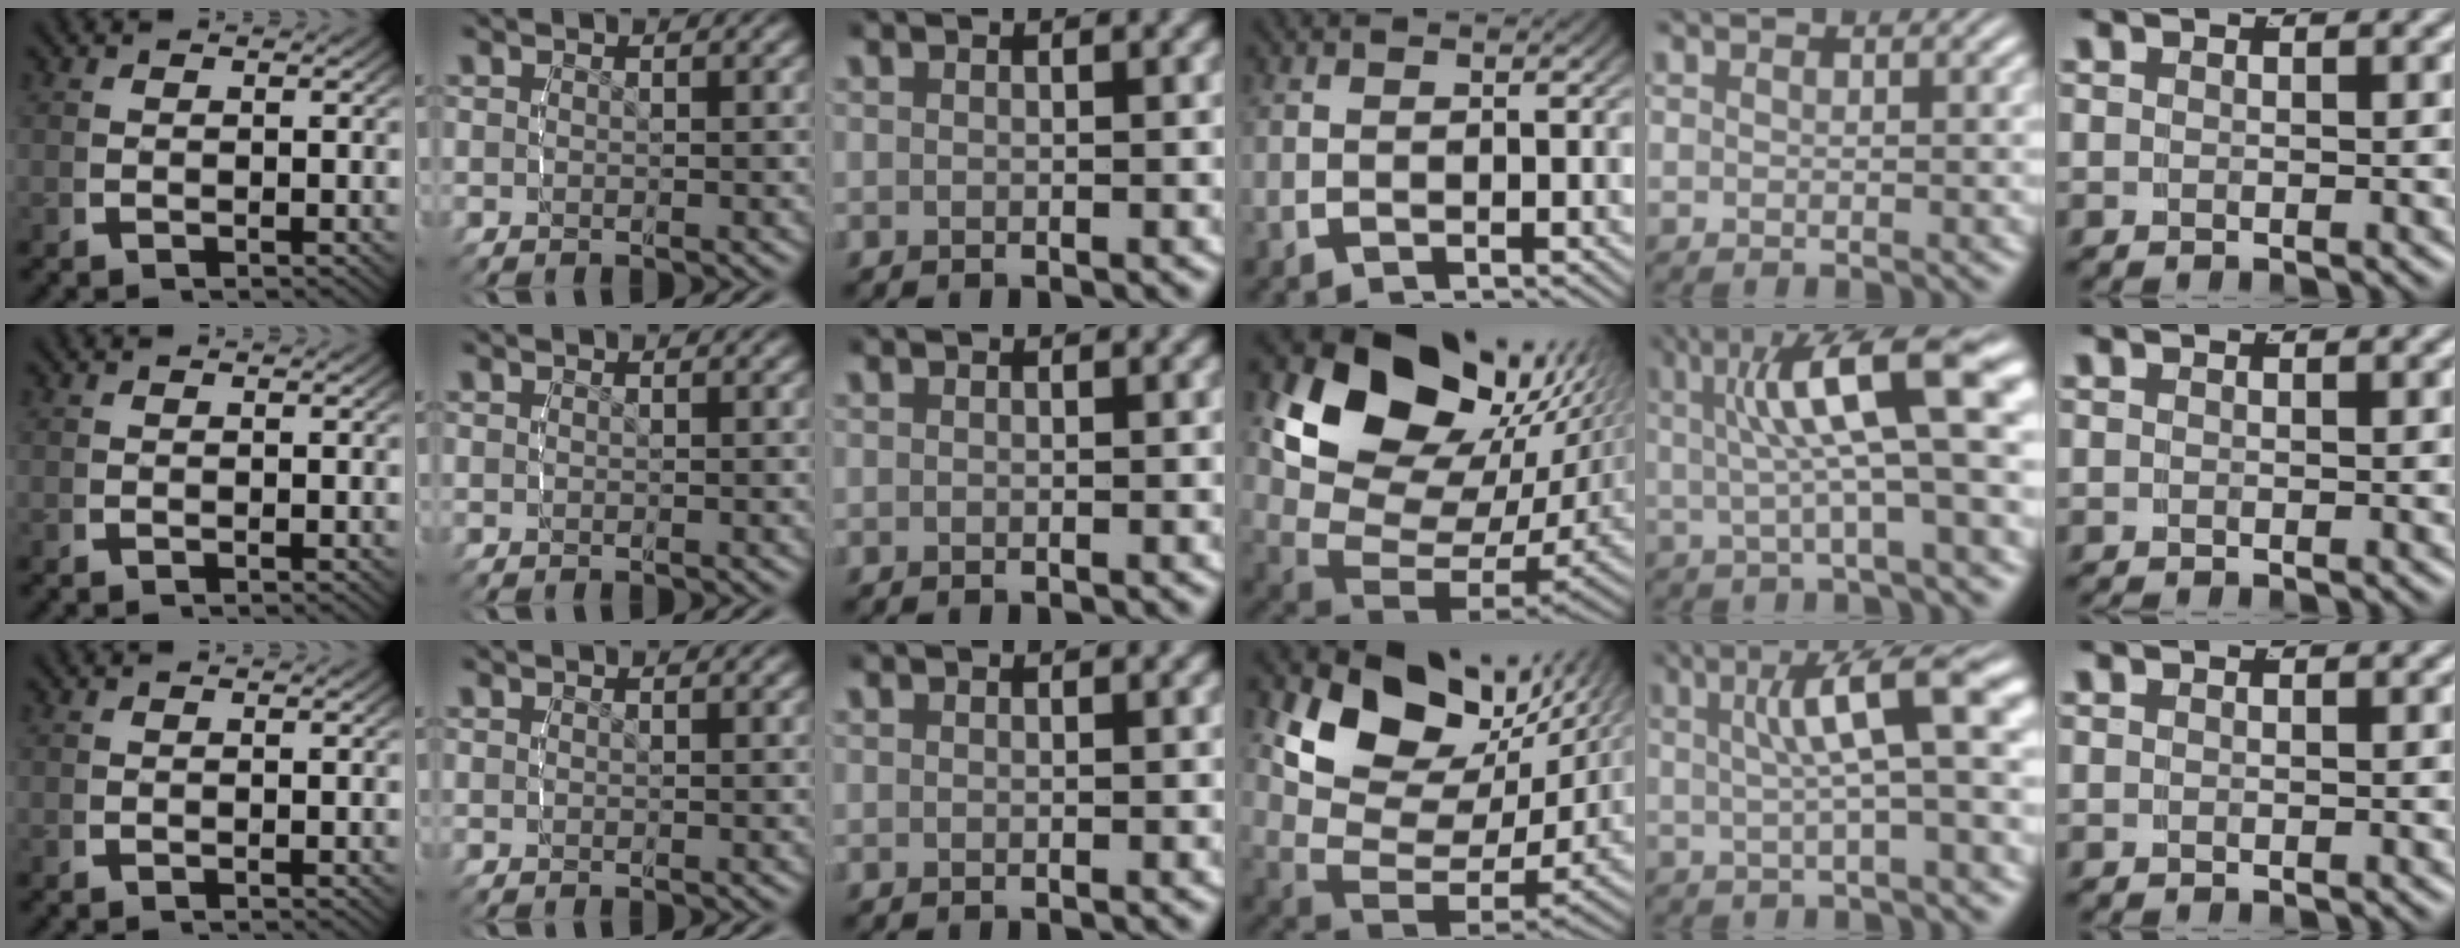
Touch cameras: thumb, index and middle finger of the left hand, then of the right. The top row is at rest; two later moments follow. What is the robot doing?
{"motion": "lift_and_place", "object": "lipstick"}